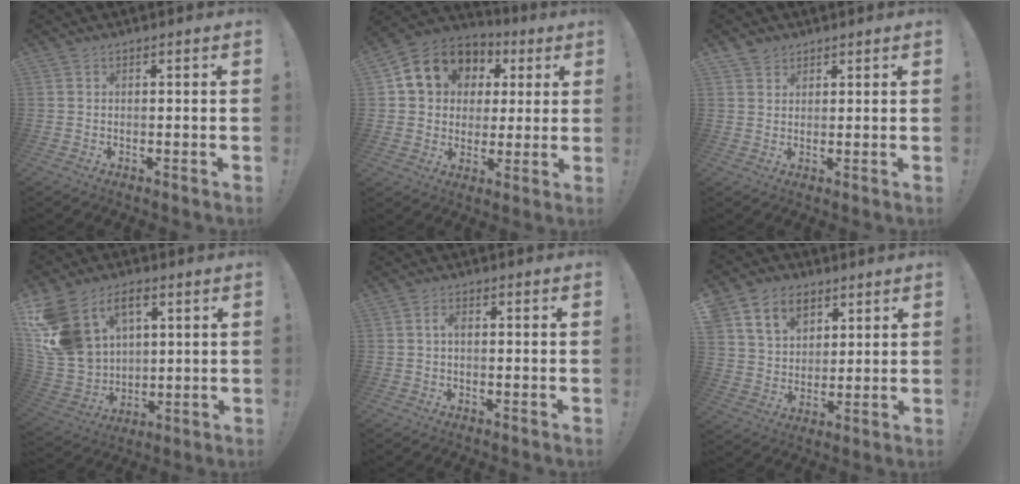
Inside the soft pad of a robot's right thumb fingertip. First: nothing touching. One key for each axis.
{"total": 13.4, "fx": 4.9, "fy": 11.2, "fz": 5.3, "tx": -0.075, "ty": -0.019, "tz": 0.103}
{"total": 1.8, "fx": 1.5, "fy": 1.0, "fz": 0.4, "tx": -0.010, "ty": -0.005, "tz": 0.027}
{"total": 18.0, "fx": 8.1, "fy": 12.8, "fz": 9.8, "tx": -0.219, "ty": -0.038, "tz": 0.158}
{"total": 2.0, "fx": -0.3, "fy": 0.9, "fz": 1.8, "tx": -0.035, "ty": 0.009, "tz": -0.007}
{"total": 12.1, "fx": 6.7, "fy": 9.0, "fz": 4.5, "tx": -0.074, "ty": -0.033, "tz": 0.134}